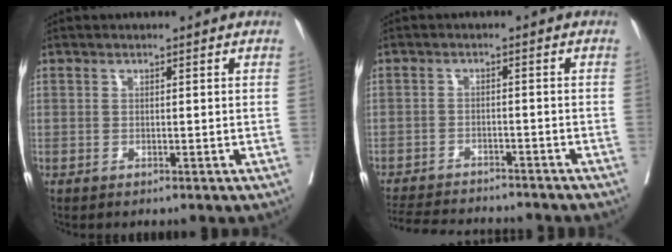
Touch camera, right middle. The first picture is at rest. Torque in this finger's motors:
{"motor_torque": [0.95, -1.19, 0.11, 0.06]}